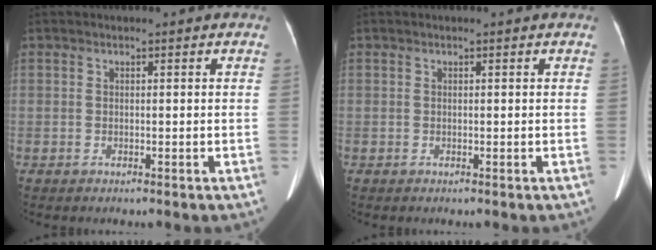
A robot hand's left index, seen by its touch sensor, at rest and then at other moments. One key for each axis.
{"total": 0.0}